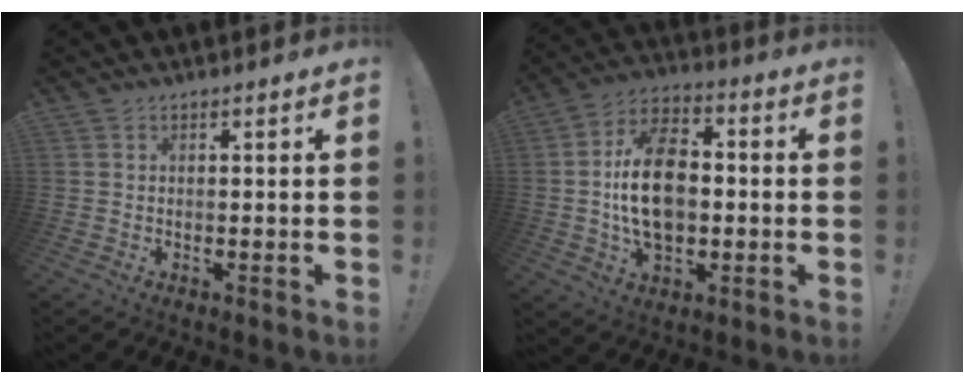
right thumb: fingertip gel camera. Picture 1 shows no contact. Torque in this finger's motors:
{"motor_torque": [2.44, 2.35, 1.73, -0.64, 0.16]}